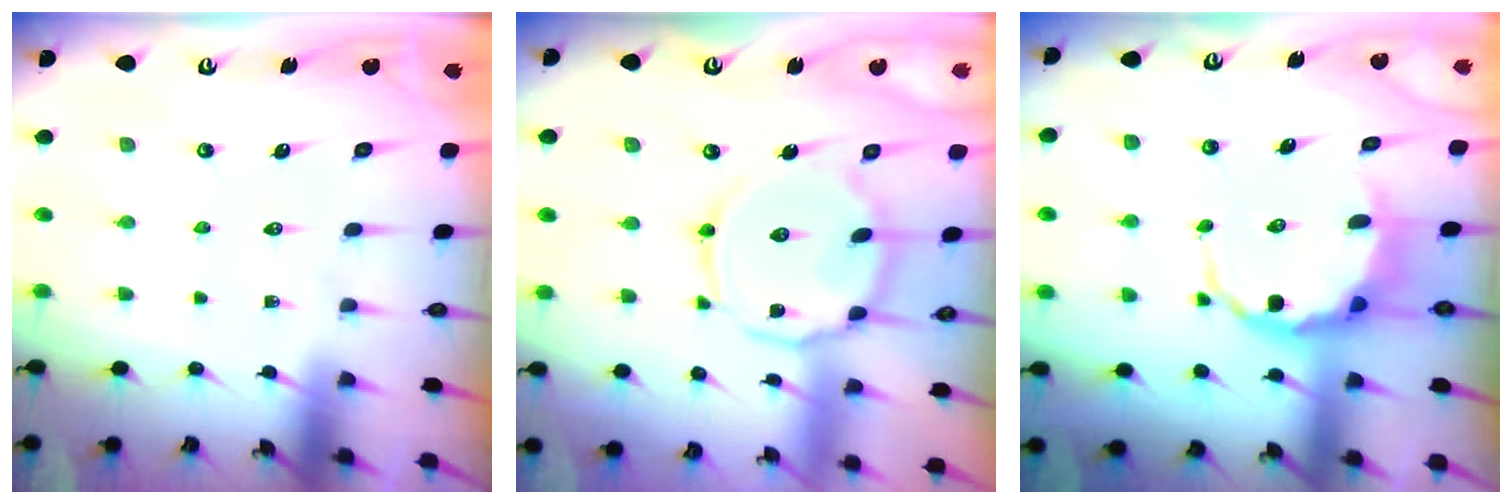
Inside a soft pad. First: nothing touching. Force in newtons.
{"total": 12.4, "press": 12.4, "slide": 0.9}
{"total": 5.5, "press": 5.2, "slide": 1.8}